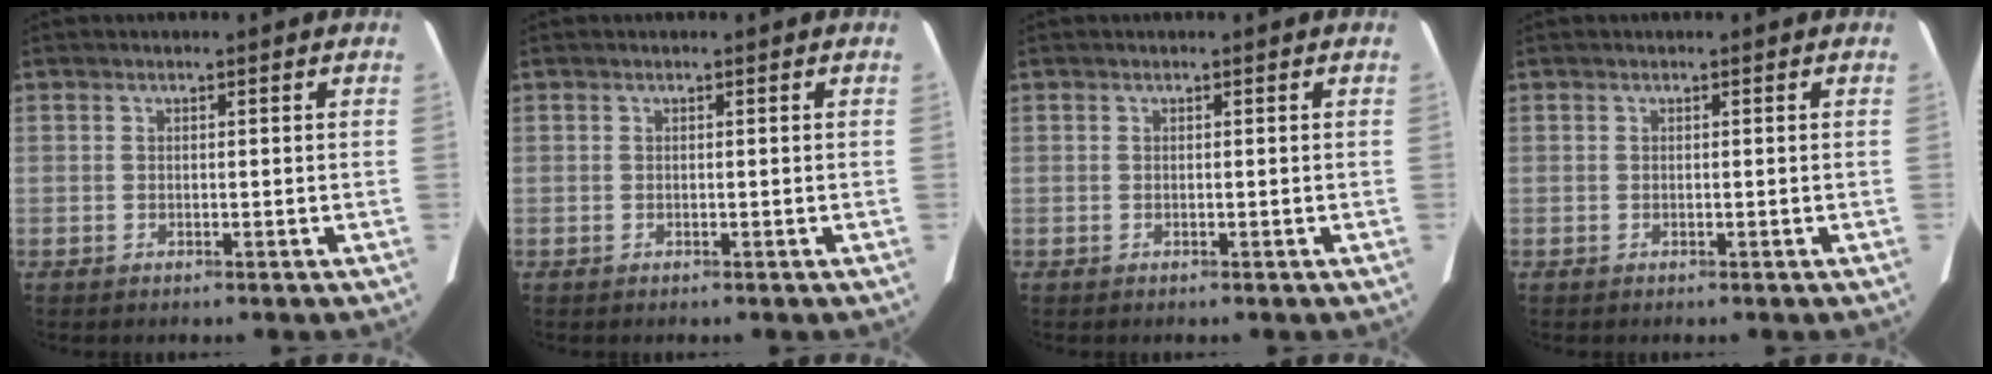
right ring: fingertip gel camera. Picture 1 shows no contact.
{"total": 0.0}
{"total": 0.0}
{"total": 0.0}